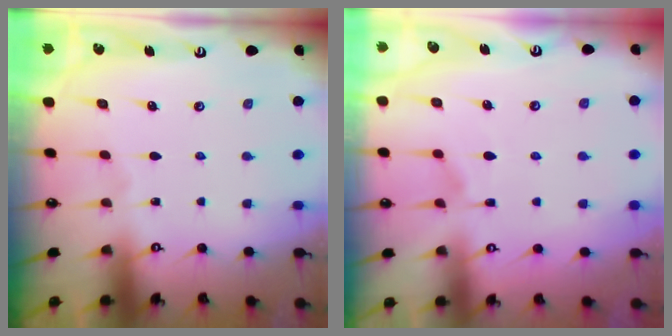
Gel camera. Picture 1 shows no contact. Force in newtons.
{"total": 1.5, "press": 0.6, "slide": 1.4}